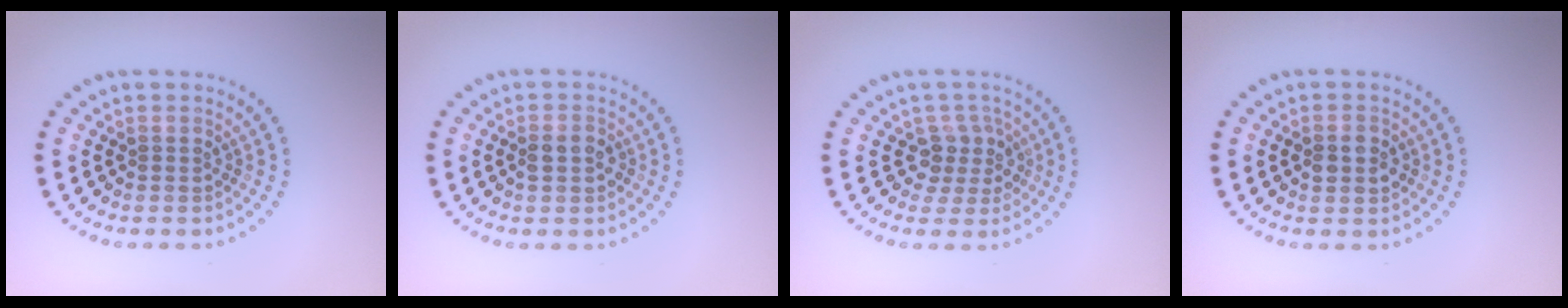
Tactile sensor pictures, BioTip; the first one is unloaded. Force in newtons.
{"total": 1.9, "press": 1.9, "slide": 0.4}
{"total": 2.7, "press": 2.1, "slide": 1.7}
{"total": 2.6, "press": 2.6, "slide": 0.1}